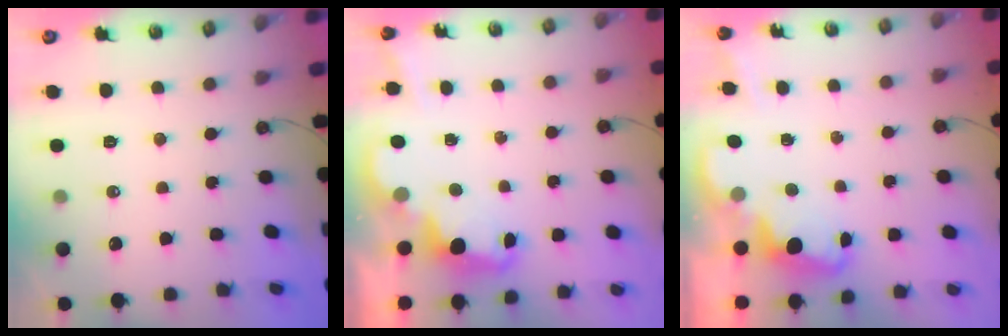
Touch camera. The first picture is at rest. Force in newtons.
{"total": 2.4, "press": 2.3, "slide": 0.5}
{"total": 2.3, "press": 2.2, "slide": 0.5}